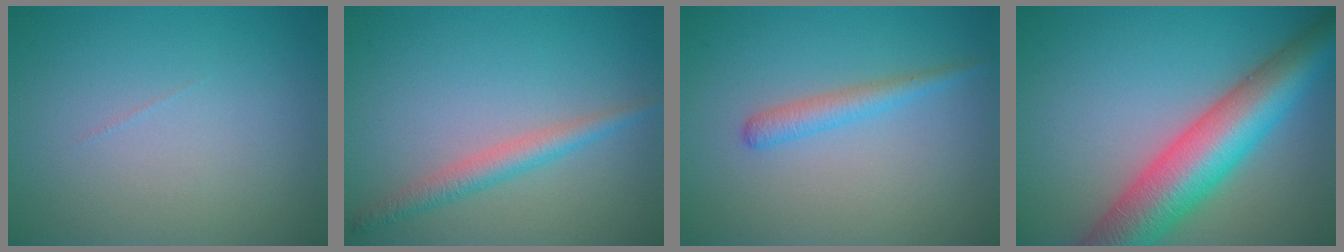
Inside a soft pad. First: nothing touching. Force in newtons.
{"total": 2.5, "press": 2.5, "slide": 0.1}
{"total": 1.9, "press": 1.9, "slide": 0.1}
{"total": 10.8, "press": 10.8, "slide": 0.3}